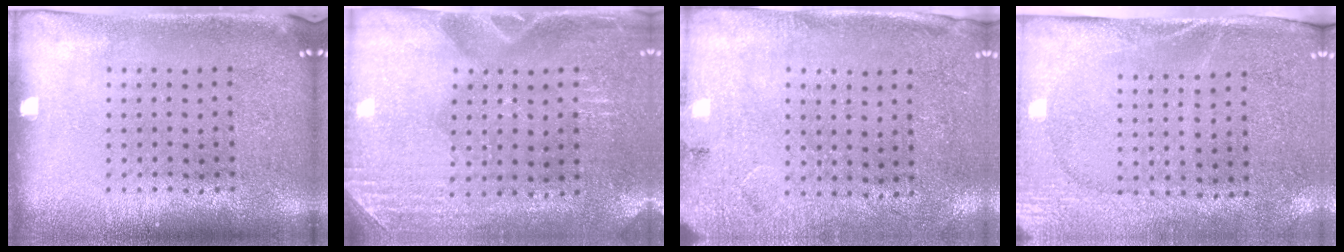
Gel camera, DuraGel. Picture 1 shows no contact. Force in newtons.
{"total": 2.8, "press": 2.6, "slide": 1.0}
{"total": 2.6, "press": 2.1, "slide": 1.5}
{"total": 2.7, "press": 2.2, "slide": 1.5}